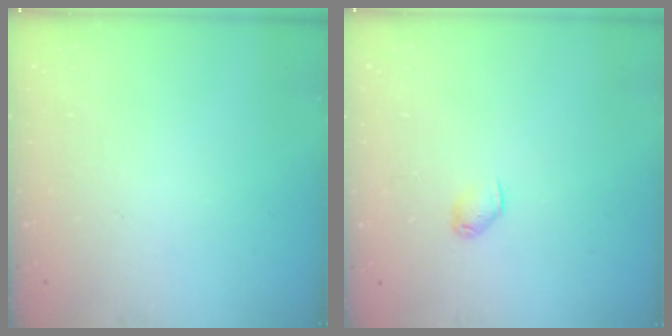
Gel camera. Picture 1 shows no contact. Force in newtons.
{"total": 3.4, "press": 3.3, "slide": 0.7}